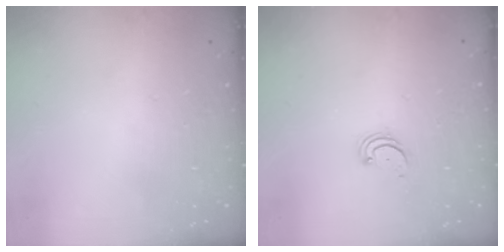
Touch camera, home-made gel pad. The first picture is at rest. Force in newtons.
{"total": 2.2, "press": 2.2, "slide": 0.2}